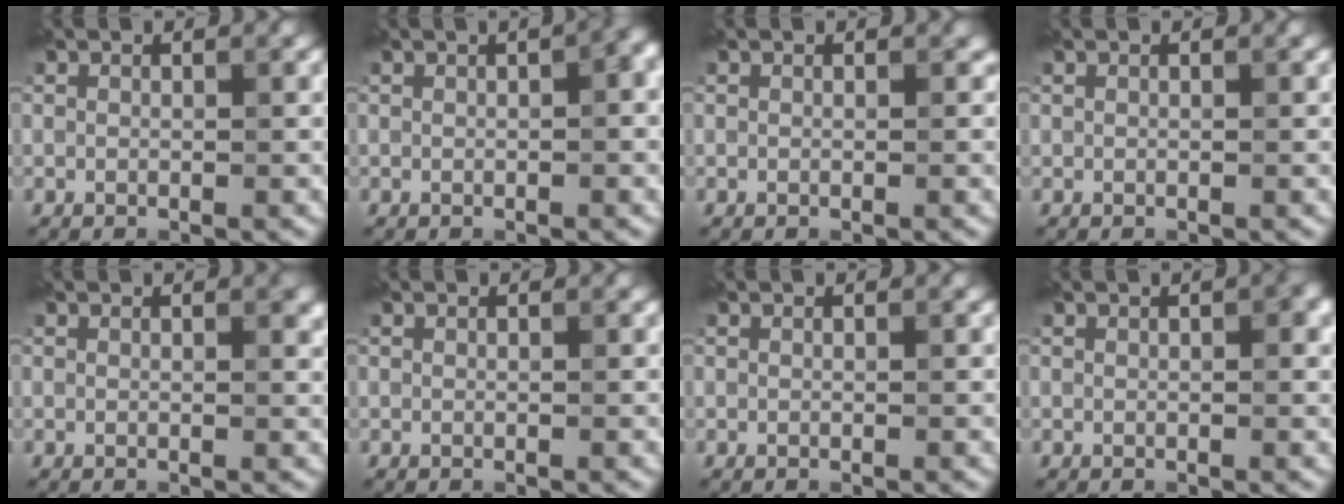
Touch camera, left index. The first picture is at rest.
{"total": 2.4, "force": [0.1, 0.5, 2.4], "torque": [-0.028, 0.007, 0.005]}
{"total": 0.8, "force": [0.1, 0.6, 0.4], "torque": [-0.005, -0.005, 0.001]}
{"total": 0.0}
{"total": 0.9, "force": [0.4, 0.3, 0.8], "torque": [-0.008, -0.003, 0.005]}
{"total": 0.0}
{"total": 0.0}
{"total": 1.3, "force": [0.2, 0.4, 1.3], "torque": [-0.015, -0.001, 0.002]}